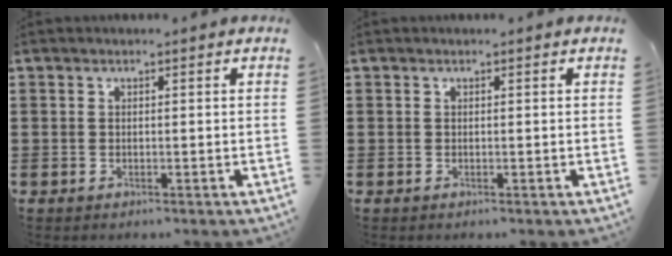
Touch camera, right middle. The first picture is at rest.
{"total": 0.0}